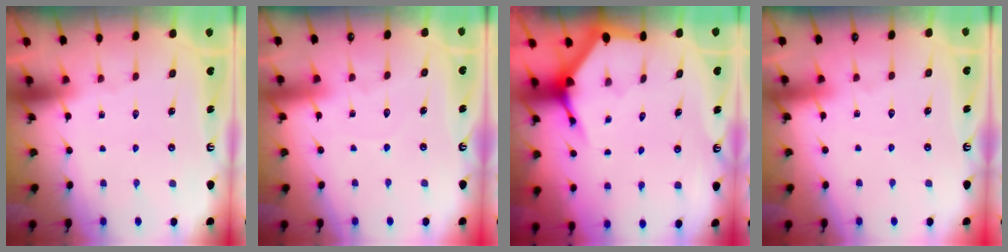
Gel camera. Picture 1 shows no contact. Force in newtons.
{"total": 2.6, "press": 2.6, "slide": 0.3}
{"total": 3.7, "press": 3.6, "slide": 0.5}
{"total": 2.9, "press": 2.9, "slide": 0.3}